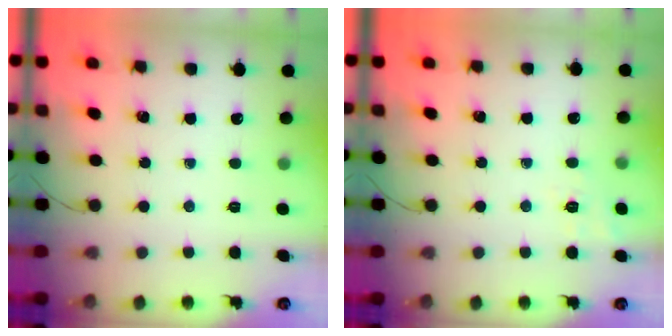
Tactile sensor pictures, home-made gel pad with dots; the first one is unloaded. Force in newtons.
{"total": 2.0, "press": 0.9, "slide": 1.8}